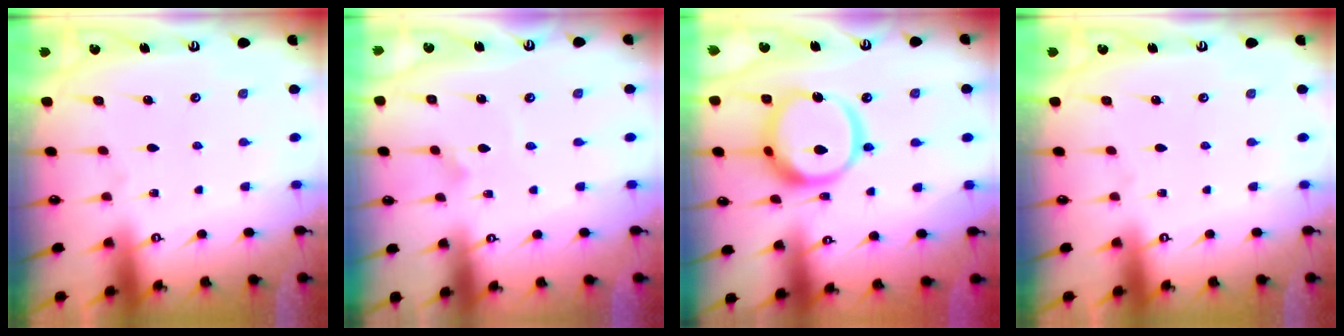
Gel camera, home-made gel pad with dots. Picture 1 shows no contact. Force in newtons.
{"total": 1.5, "press": 1.5, "slide": 0.0}
{"total": 16.8, "press": 16.7, "slide": 2.0}
{"total": 0.0}